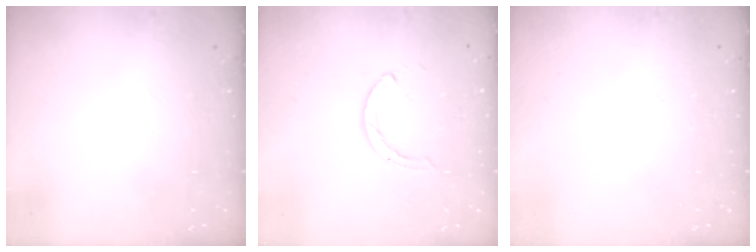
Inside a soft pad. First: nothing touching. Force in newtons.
{"total": 2.3, "press": 2.3, "slide": 0.4}
{"total": 0.0}